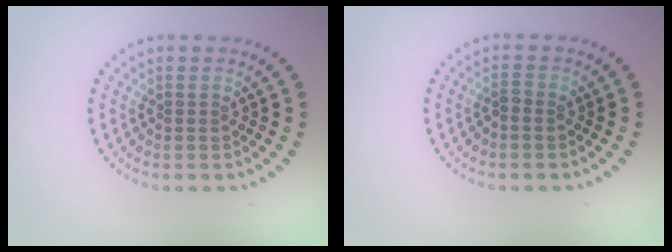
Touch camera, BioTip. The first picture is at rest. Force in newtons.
{"total": 0.9, "press": 0.8, "slide": 0.5}